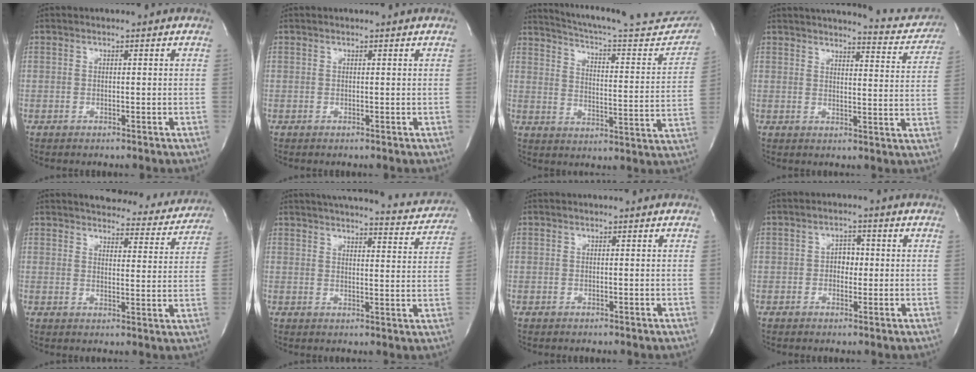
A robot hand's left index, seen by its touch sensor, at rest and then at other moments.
{"total": 0.6, "force": [0.6, 0.1, 0.1], "torque": [-0.003, 0.005, 0.006]}
{"total": 25.3, "force": [23.4, 3.3, 9.0], "torque": [-0.130, -0.070, 0.291]}
{"total": 15.1, "force": [14.3, 2.6, 4.1], "torque": [-0.035, -0.035, 0.152]}
{"total": 16.3, "force": [15.3, 4.2, 3.7], "torque": [-0.021, -0.026, 0.170]}
{"total": 19.2, "force": [18.1, 2.8, 6.0], "torque": [-0.083, -0.027, 0.213]}
{"total": 0.0}
{"total": 2.6, "force": [-0.1, 1.8, 1.9], "torque": [-0.024, 0.007, -0.002]}